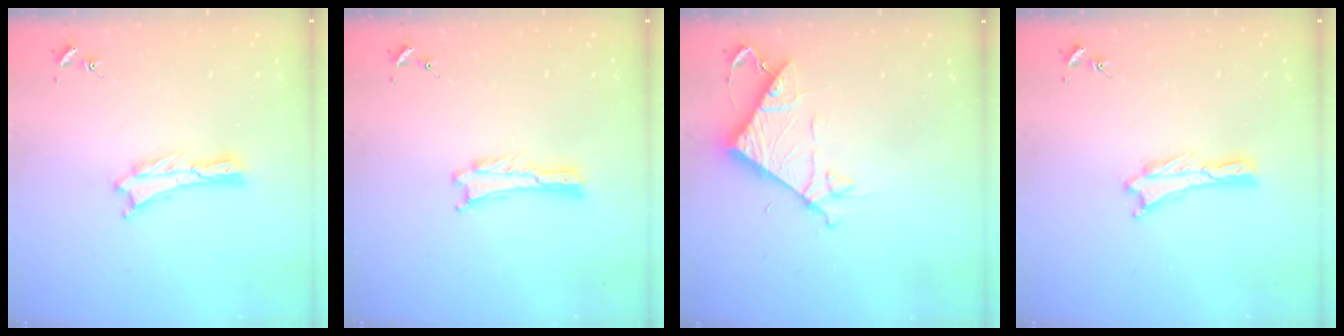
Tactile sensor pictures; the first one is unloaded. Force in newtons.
{"total": 0.0}
{"total": 7.9, "press": 7.8, "slide": 0.6}
{"total": 0.0}